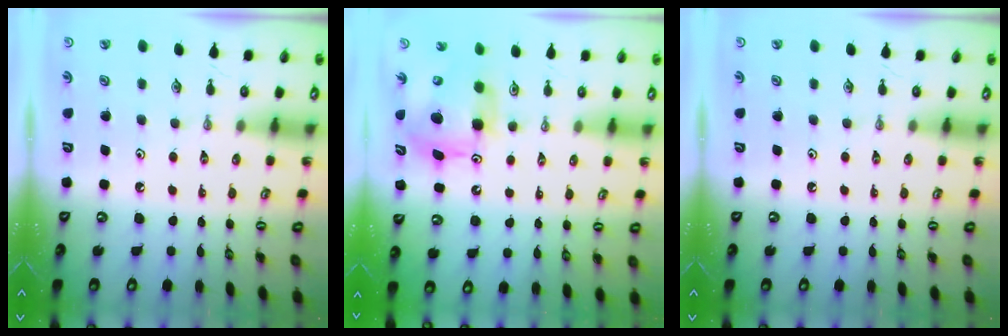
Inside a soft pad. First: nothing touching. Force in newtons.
{"total": 8.4, "press": 8.3, "slide": 0.2}
{"total": 0.0}